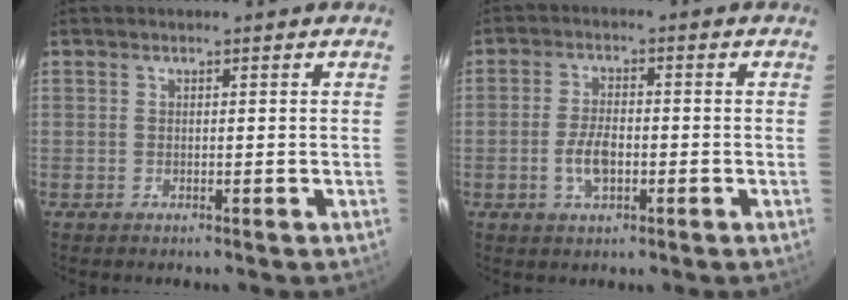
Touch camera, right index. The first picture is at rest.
{"total": 3.0, "force": [-0.6, 1.6, 2.5], "torque": [-0.046, -0.003, -0.009]}